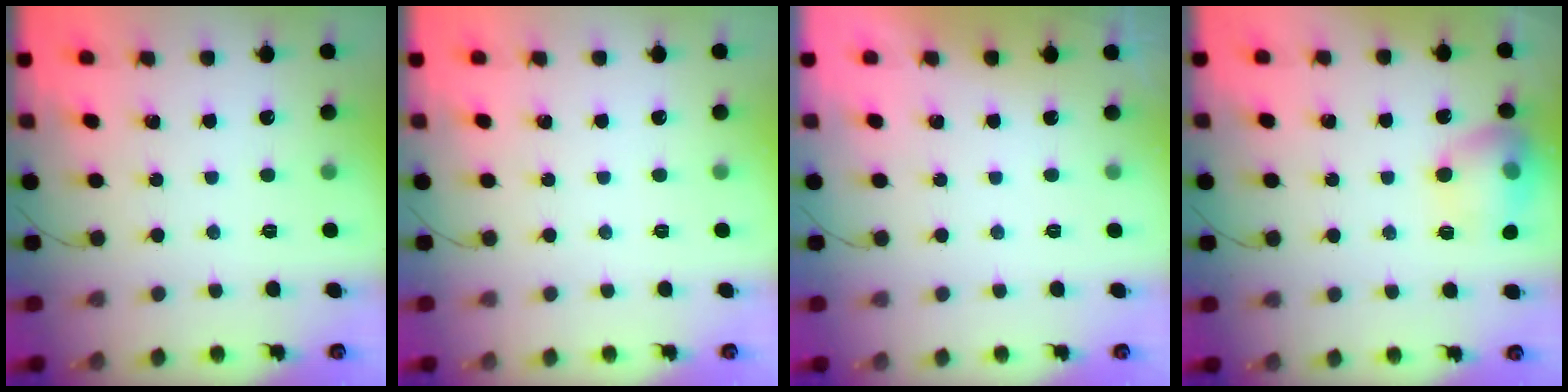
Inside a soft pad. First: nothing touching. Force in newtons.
{"total": 0.0}
{"total": 0.0}
{"total": 13.7, "press": 13.7, "slide": 1.2}